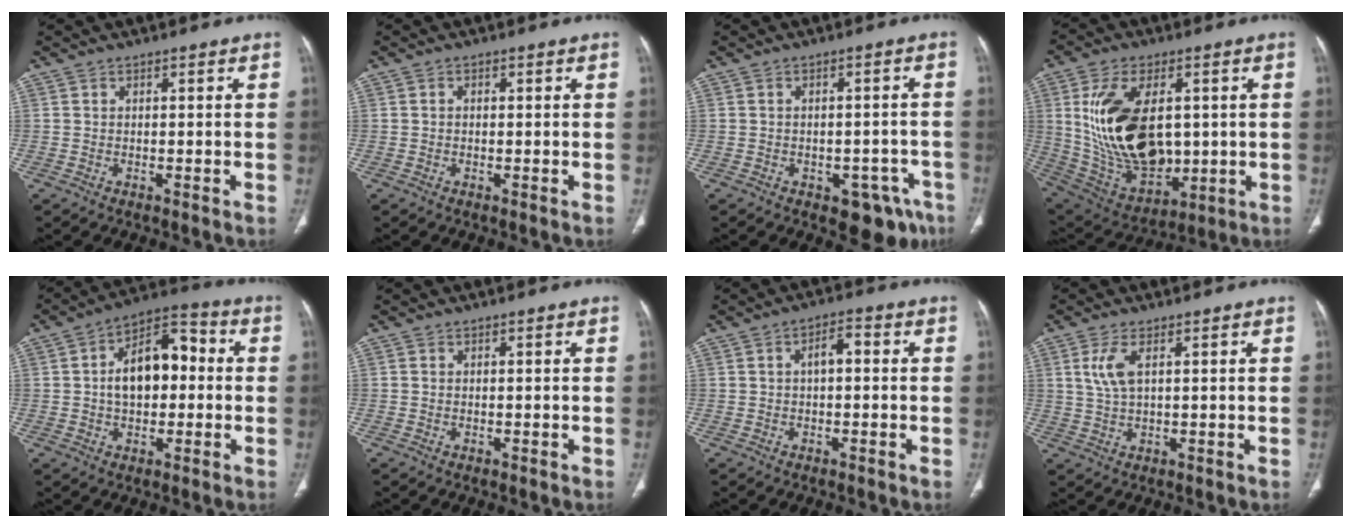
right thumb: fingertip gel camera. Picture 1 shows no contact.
{"total": 0.5, "force": [0.0, 0.4, 0.3], "torque": [-0.006, 0.003, -0.001]}
{"total": 8.0, "force": [-4.8, 4.6, 4.5], "torque": [-0.023, 0.028, -0.057]}
{"total": 22.2, "force": [2.4, 13.2, 17.7], "torque": [-0.309, -0.018, 0.068]}
{"total": 13.2, "force": [0.6, 8.0, 10.4], "torque": [-0.143, 0.036, 0.000]}
{"total": 0.0}
{"total": 3.5, "force": [0.1, 1.7, 3.1], "torque": [-0.045, 0.015, -0.003]}
{"total": 4.8, "force": [1.6, 1.8, 4.1], "torque": [-0.102, -0.001, 0.037]}